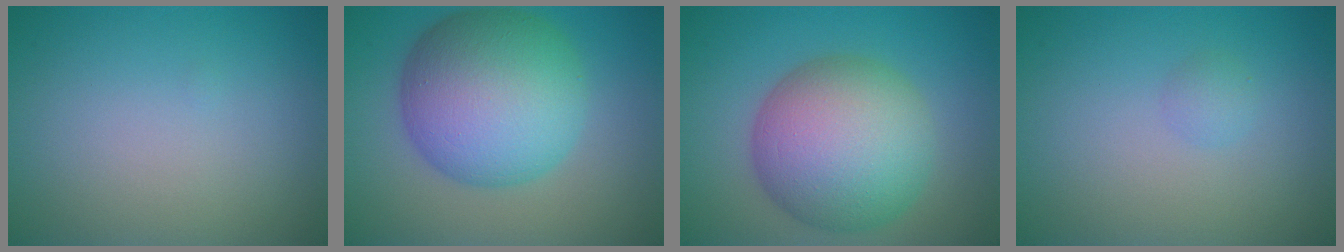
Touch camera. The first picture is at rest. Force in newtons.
{"total": 11.7, "press": 11.7, "slide": 0.2}
{"total": 10.8, "press": 10.8, "slide": 0.3}
{"total": 1.0, "press": 1.0, "slide": 0.1}